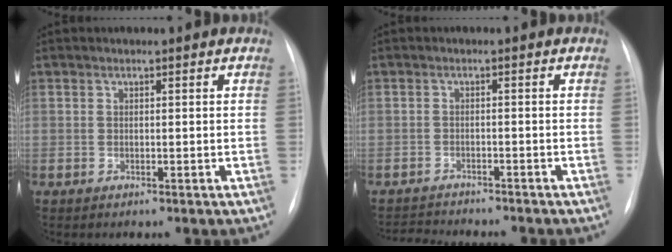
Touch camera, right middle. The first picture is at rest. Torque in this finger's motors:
{"motor_torque": [-0.06, 0.00, 0.01, 0.00]}